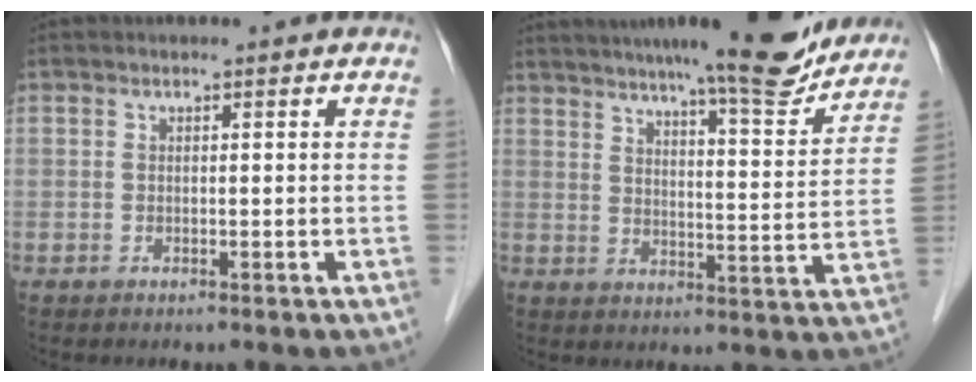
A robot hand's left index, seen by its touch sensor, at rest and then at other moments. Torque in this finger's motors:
{"motor_torque": [1.04, -1.09, 0.76, 0.13]}